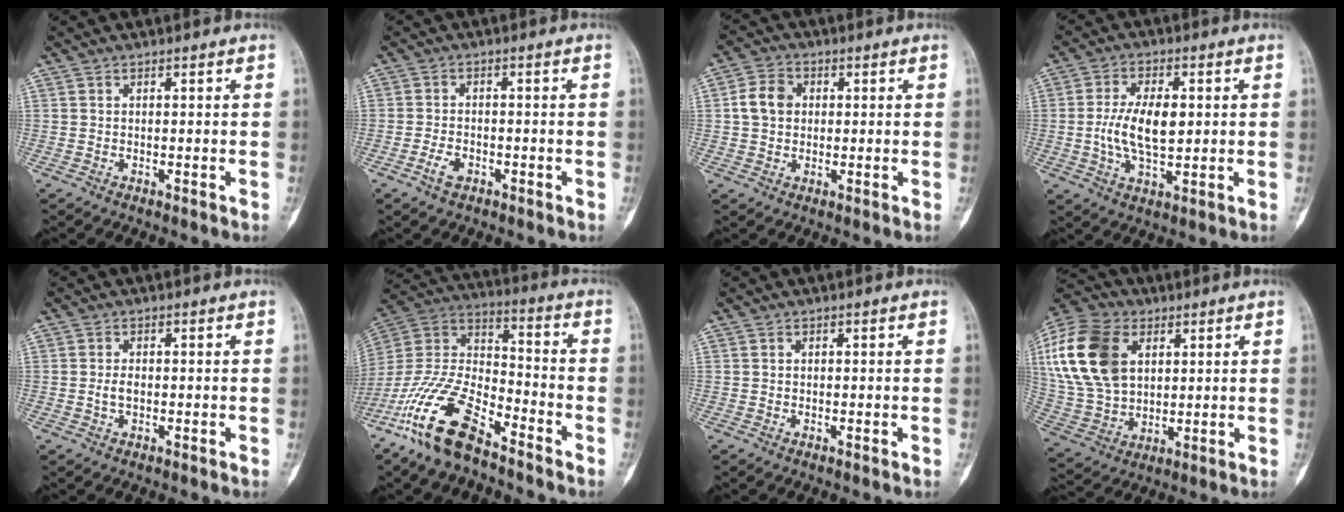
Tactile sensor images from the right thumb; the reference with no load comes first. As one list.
[{"total": 3.2, "force": [-1.7, 1.9, 1.9], "torque": [-0.035, 0.010, -0.032]}, {"total": 5.9, "force": [0.6, 4.8, 3.4], "torque": [-0.052, 0.011, 0.005]}, {"total": 9.7, "force": [0.4, 4.8, 8.5], "torque": [-0.161, -0.002, 0.008]}, {"total": 2.1, "force": [-0.3, 1.2, 1.7], "torque": [-0.034, 0.003, -0.007]}, {"total": 18.6, "force": [-12.2, 7.3, 12.0], "torque": [-0.236, 0.065, -0.235]}, {"total": 0.0}, {"total": 21.4, "force": [6.2, 14.5, 14.4], "torque": [-0.296, -0.002, 0.116]}]